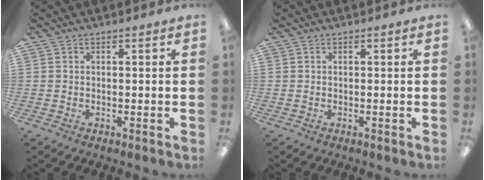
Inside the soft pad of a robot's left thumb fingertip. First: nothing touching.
{"total": 0.0}